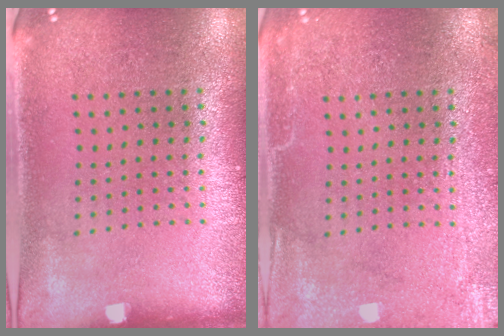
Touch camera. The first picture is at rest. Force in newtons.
{"total": 3.5, "press": 3.5, "slide": 0.4}